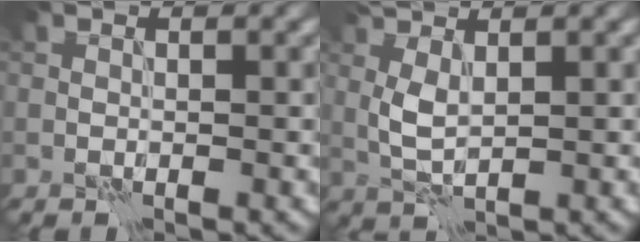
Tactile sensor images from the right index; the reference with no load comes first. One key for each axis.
{"total": 2.7, "fx": 1.1, "fy": 0.9, "fz": 2.4, "tx": -0.062, "ty": 0.004, "tz": 0.025}